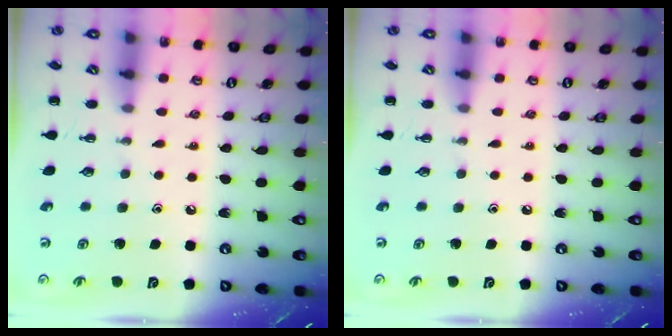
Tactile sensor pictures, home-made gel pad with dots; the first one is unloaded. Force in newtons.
{"total": 0.0}